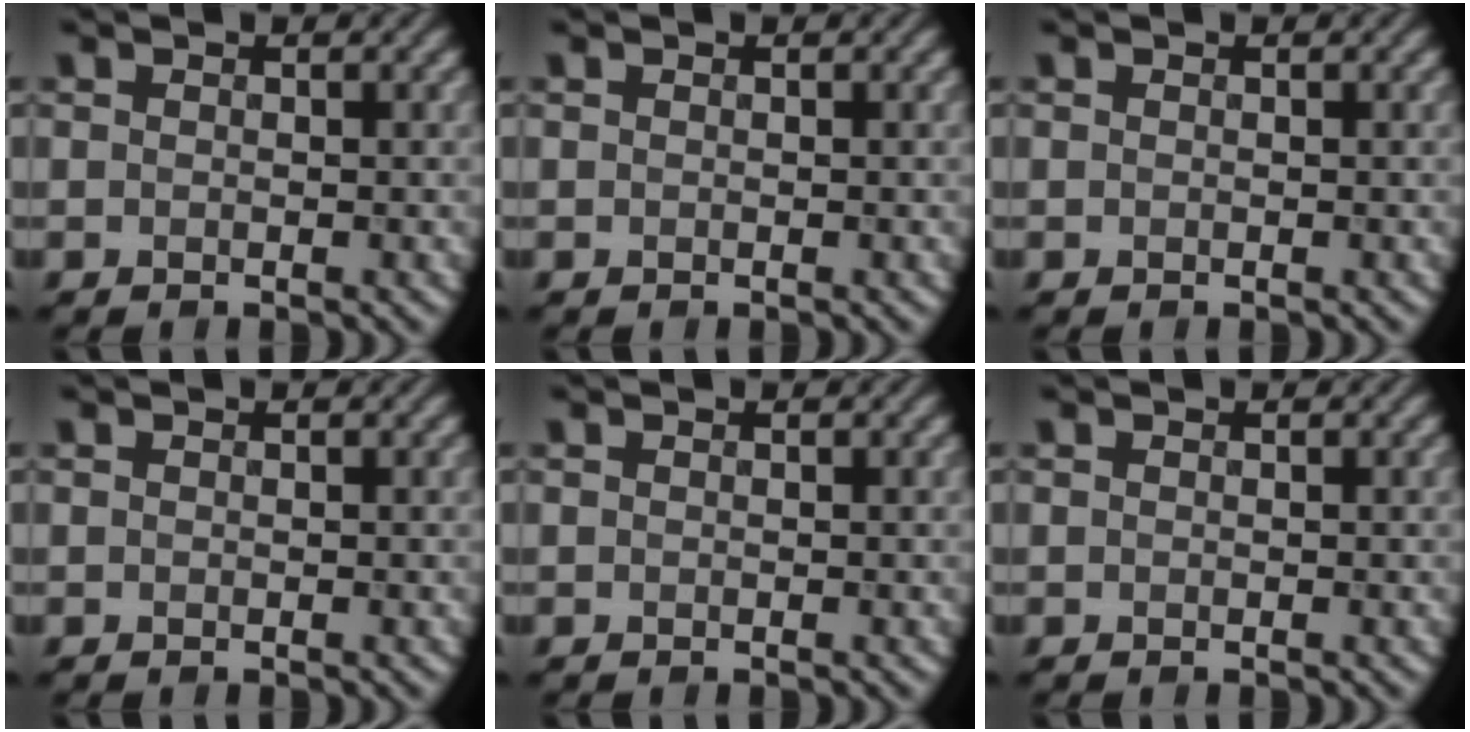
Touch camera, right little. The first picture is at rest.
{"total": 0.0}
{"total": 0.0}
{"total": 0.0}
{"total": 0.0}
{"total": 0.0}